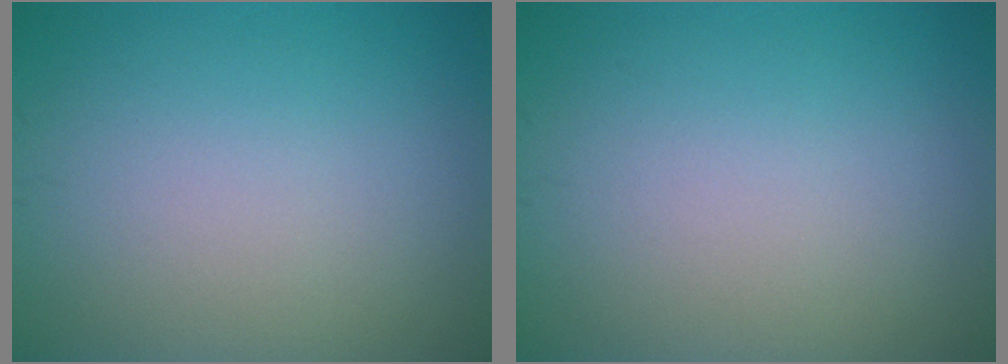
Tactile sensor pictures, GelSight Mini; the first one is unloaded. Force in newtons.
{"total": 0.0}